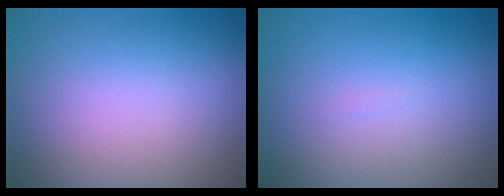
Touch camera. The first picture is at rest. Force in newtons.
{"total": 0.0}